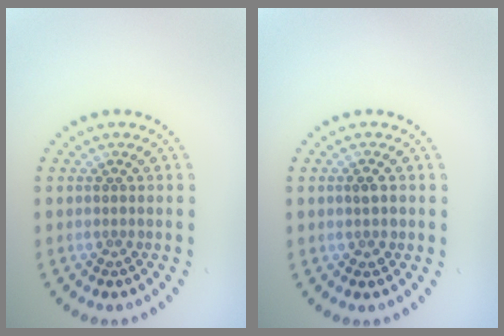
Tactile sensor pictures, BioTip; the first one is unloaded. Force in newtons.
{"total": 1.2, "press": 1.2, "slide": 0.0}